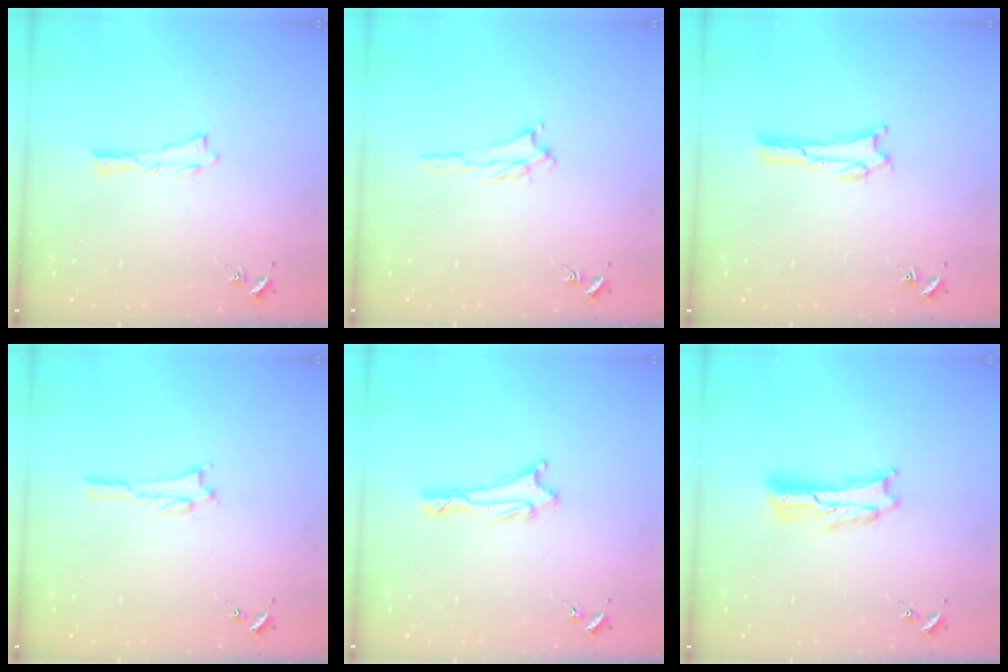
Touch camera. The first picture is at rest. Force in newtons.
{"total": 1.2, "press": 1.1, "slide": 0.5}
{"total": 1.3, "press": 1.3, "slide": 0.4}
{"total": 1.0, "press": 1.0, "slide": 0.2}
{"total": 1.3, "press": 1.3, "slide": 0.1}
{"total": 2.4, "press": 2.4, "slide": 0.3}